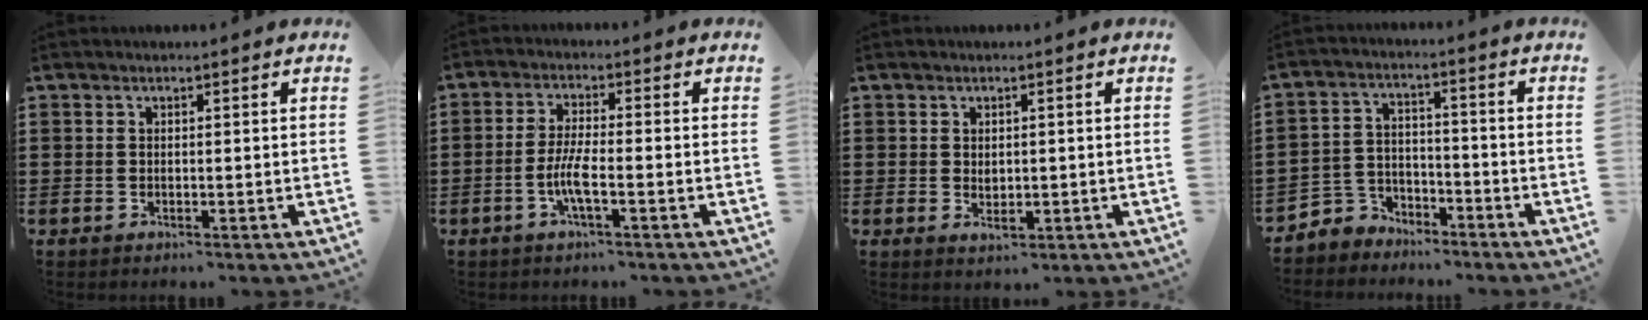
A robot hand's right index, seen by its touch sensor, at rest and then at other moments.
{"total": 4.9, "force": [-1.9, 0.8, 4.5], "torque": [-0.104, -0.008, -0.044]}
{"total": 1.5, "force": [0.3, 1.0, 1.1], "torque": [-0.014, 0.001, 0.003]}
{"total": 4.3, "force": [-3.7, 2.2, 0.1], "torque": [-0.029, -0.001, -0.082]}